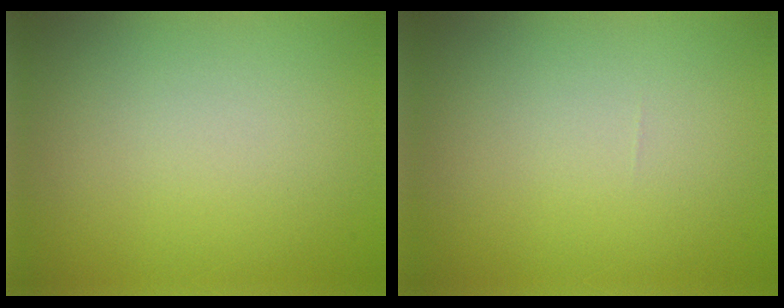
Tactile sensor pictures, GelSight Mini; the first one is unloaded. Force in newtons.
{"total": 0.0}